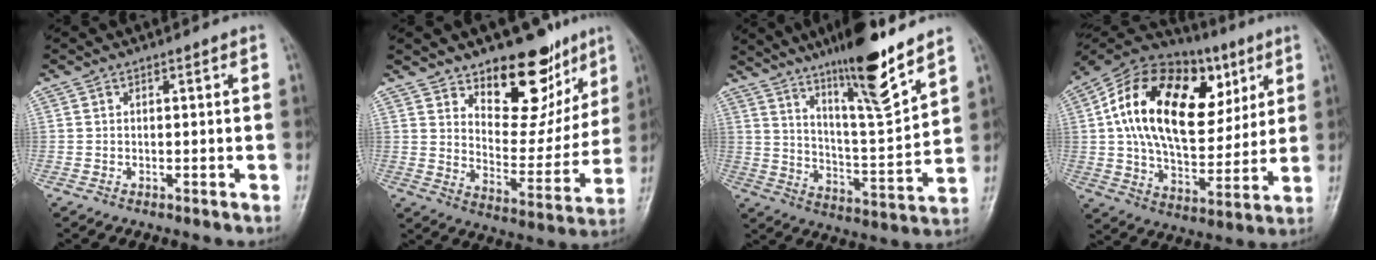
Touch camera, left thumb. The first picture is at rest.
{"total": 17.0, "force": [11.5, 8.7, 8.9], "torque": [-0.056, -0.082, 0.177]}
{"total": 16.3, "force": [11.9, 1.4, 11.1], "torque": [-0.168, -0.076, 0.203]}
{"total": 27.6, "force": [8.0, 16.2, 20.9], "torque": [-0.336, 0.007, 0.127]}